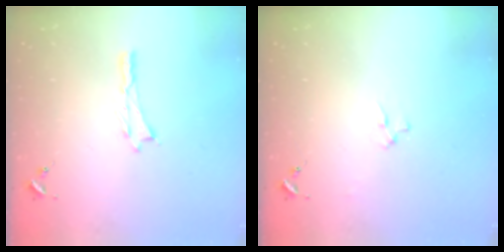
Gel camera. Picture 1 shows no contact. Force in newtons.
{"total": 2.3, "press": 2.3, "slide": 0.3}